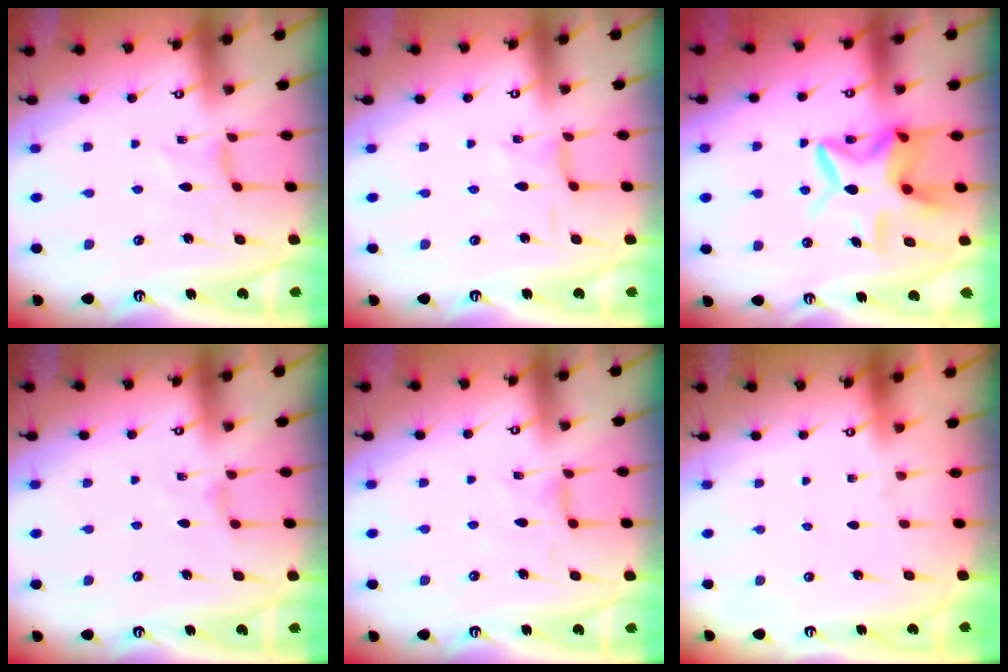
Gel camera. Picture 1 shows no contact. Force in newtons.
{"total": 0.7, "press": 0.7, "slide": 0.1}
{"total": 12.8, "press": 12.7, "slide": 1.8}
{"total": 2.4, "press": 2.3, "slide": 0.4}
{"total": 2.3, "press": 2.3, "slide": 0.5}
{"total": 0.0}